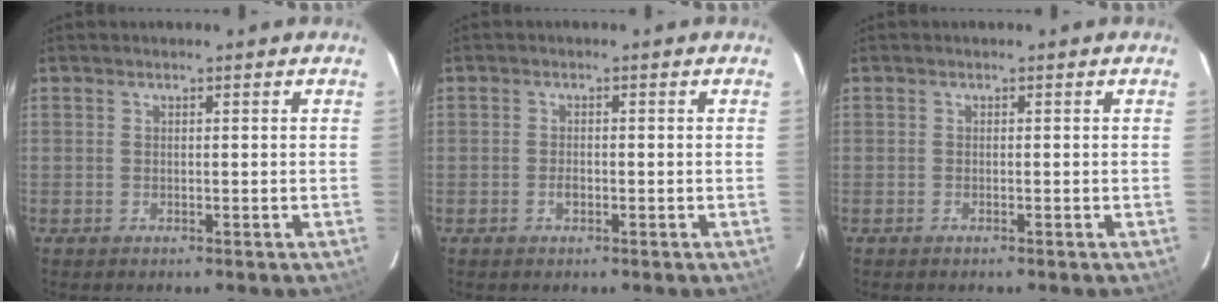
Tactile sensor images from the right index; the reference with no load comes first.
{"total": 1.4, "force": [-0.6, 0.9, 0.9], "torque": [-0.017, 0.002, -0.009]}
{"total": 0.0}